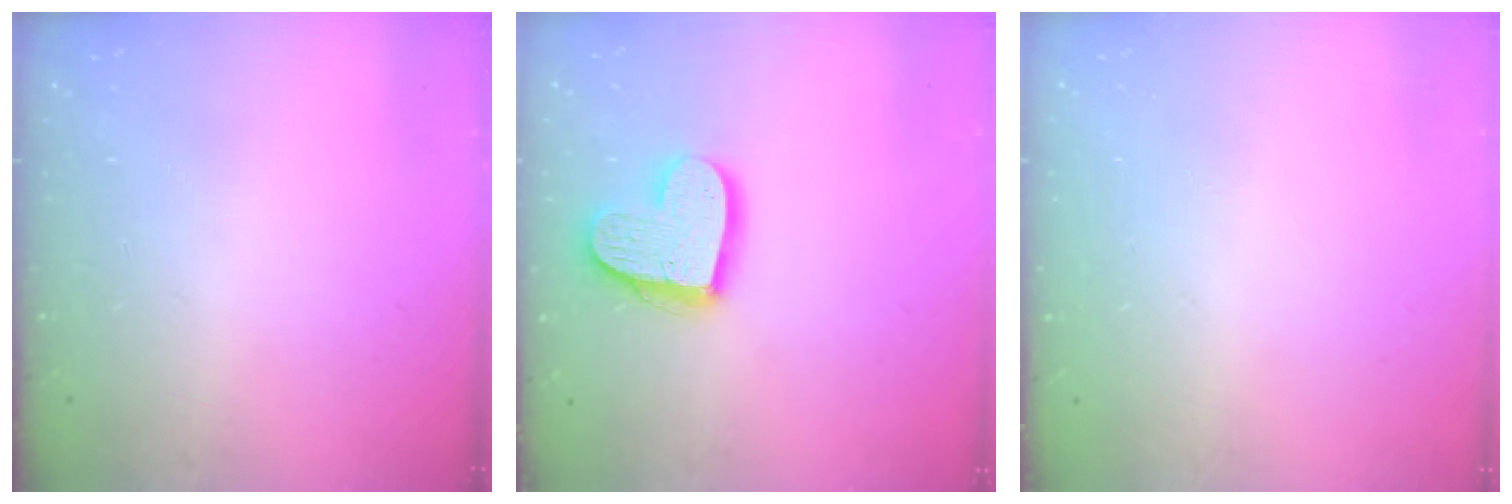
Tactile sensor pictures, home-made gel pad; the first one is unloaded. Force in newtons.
{"total": 16.6, "press": 16.6, "slide": 1.4}
{"total": 0.0}